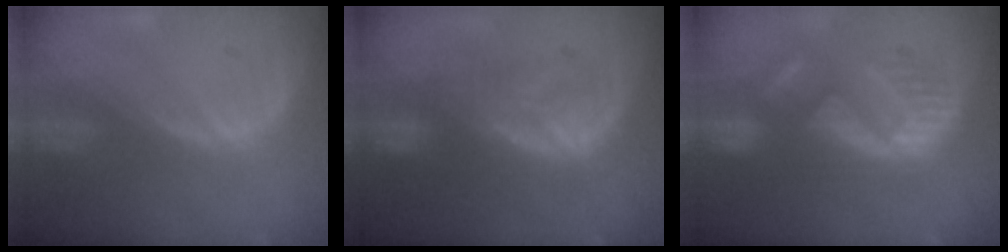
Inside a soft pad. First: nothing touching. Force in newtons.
{"total": 7.9, "press": 7.8, "slide": 1.6}
{"total": 8.8, "press": 8.7, "slide": 1.5}